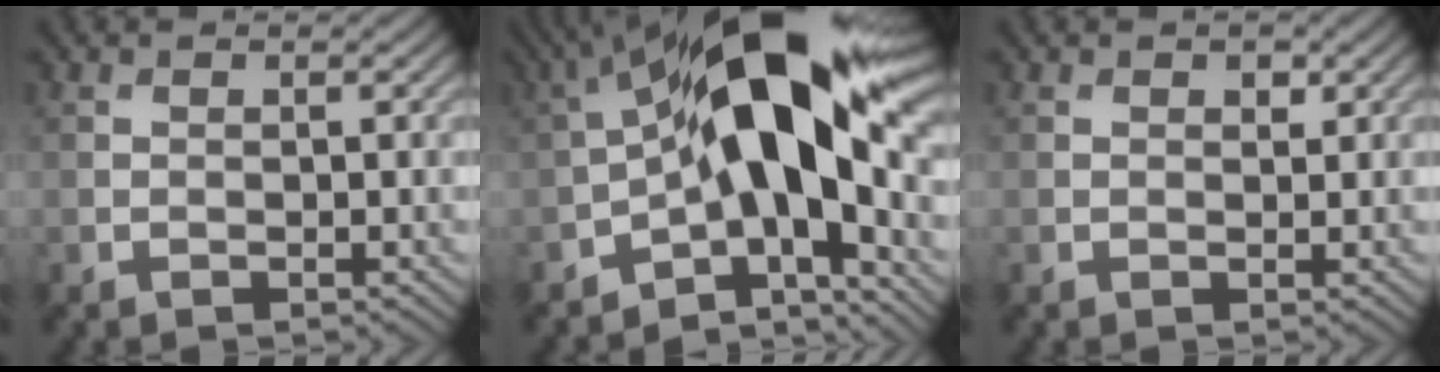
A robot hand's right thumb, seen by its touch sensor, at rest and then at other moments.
{"total": 15.8, "force": [-1.5, 6.6, 14.2], "torque": [-0.217, 0.017, -0.042]}
{"total": 1.0, "force": [0.6, 0.5, 0.6], "torque": [-0.008, -0.001, 0.010]}